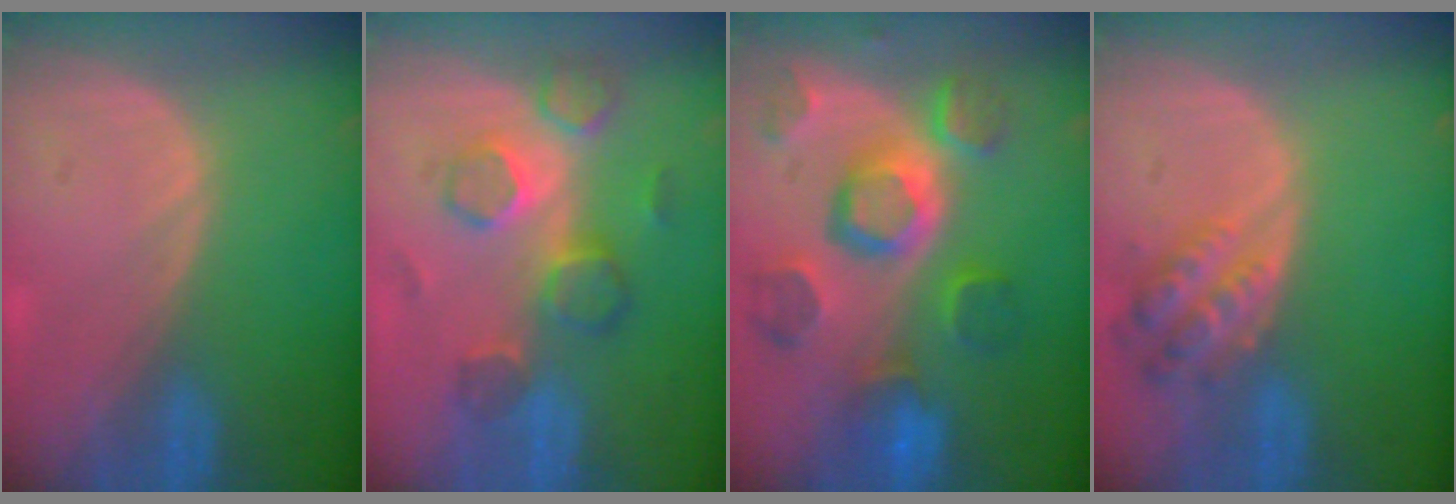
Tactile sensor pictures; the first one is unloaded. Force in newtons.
{"total": 7.8, "press": 7.5, "slide": 2.1}
{"total": 11.7, "press": 10.2, "slide": 5.7}
{"total": 6.0, "press": 5.5, "slide": 2.4}